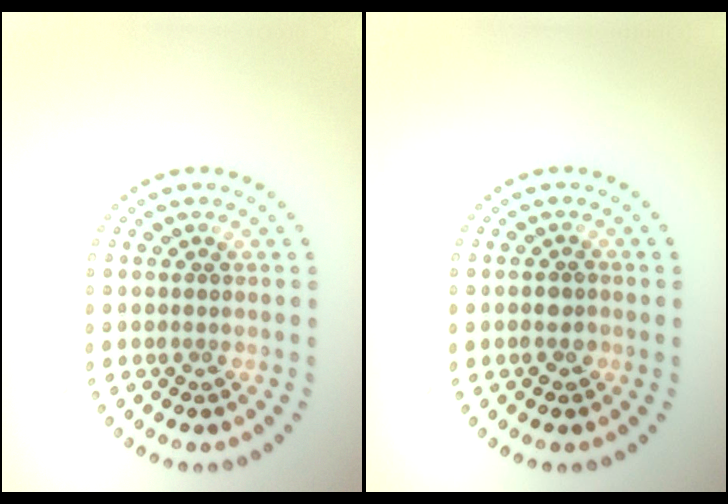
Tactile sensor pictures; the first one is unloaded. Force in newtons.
{"total": 1.4, "press": 1.3, "slide": 0.5}